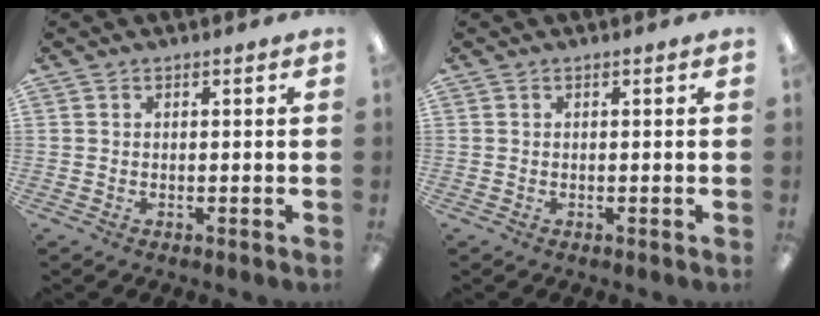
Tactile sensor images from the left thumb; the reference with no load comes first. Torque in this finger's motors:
{"motor_torque": [0.00, 0.00, 0.15, -0.07, 0.00]}